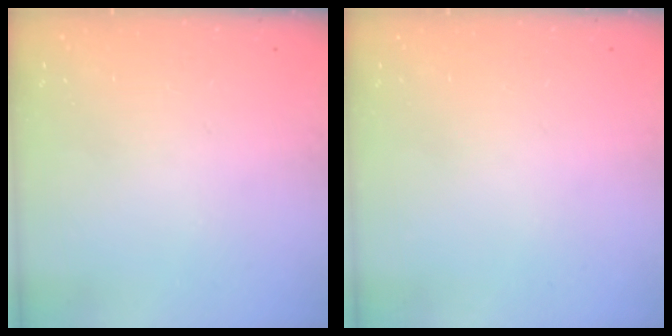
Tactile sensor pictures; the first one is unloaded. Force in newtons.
{"total": 0.0}